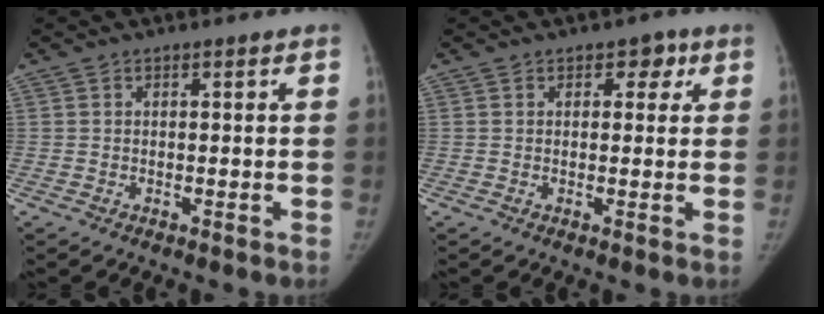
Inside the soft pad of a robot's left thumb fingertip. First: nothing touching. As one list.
[{"total": 3.0, "force": [1.3, 2.1, 1.6], "torque": [0.008, -0.001, 0.012]}]